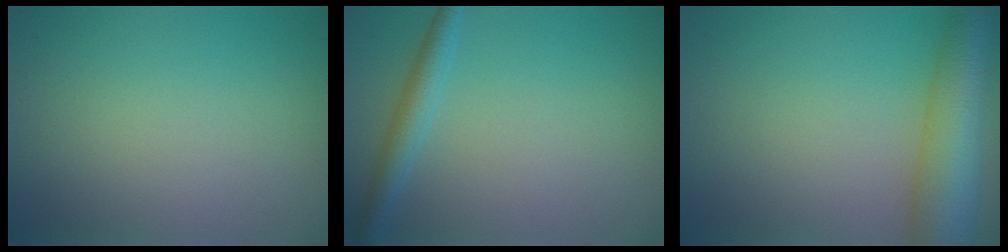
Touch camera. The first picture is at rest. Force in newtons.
{"total": 2.3, "press": 2.3, "slide": 0.1}
{"total": 7.9, "press": 7.9, "slide": 0.4}